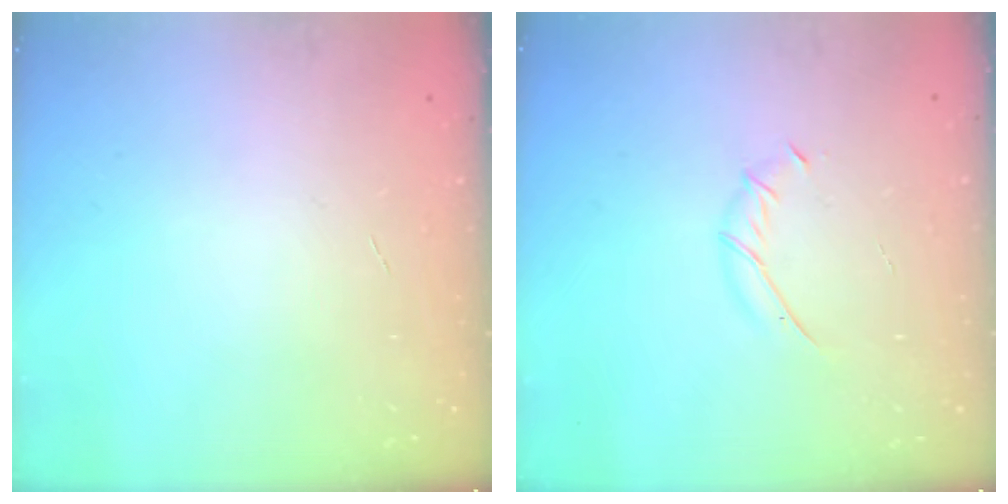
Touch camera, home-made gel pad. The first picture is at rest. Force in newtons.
{"total": 3.7, "press": 3.7, "slide": 0.8}